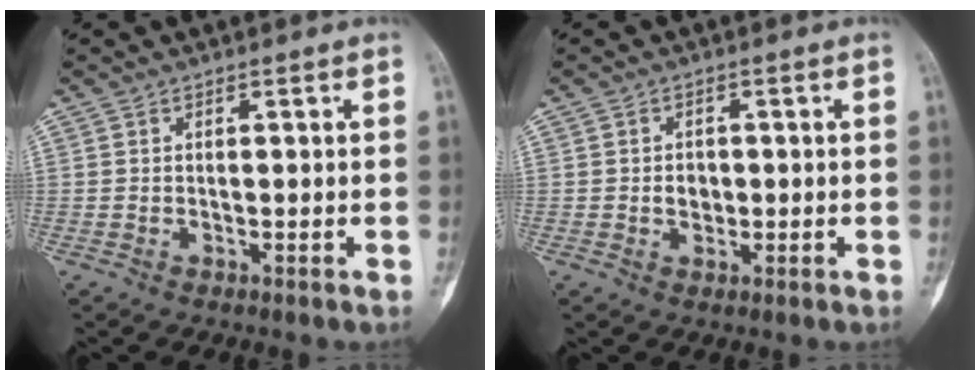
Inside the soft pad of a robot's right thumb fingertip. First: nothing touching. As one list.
[{"total": 2.5, "force": [-0.2, 2.1, 1.5], "torque": [-0.011, 0.004, -0.002]}]